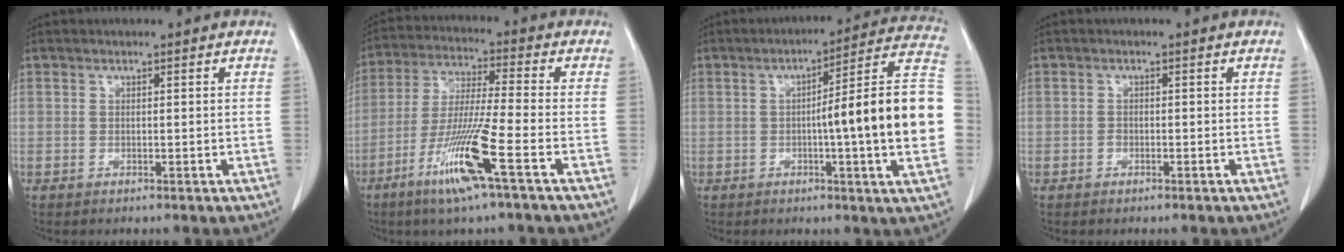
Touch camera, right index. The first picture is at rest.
{"total": 12.4, "force": [-6.1, -0.7, 10.8], "torque": [-0.218, -0.025, -0.118]}
{"total": 18.6, "force": [-1.2, -0.4, 18.5], "torque": [-0.202, 0.027, -0.023]}
{"total": 0.7, "force": [-0.4, 0.5, 0.3], "torque": [-0.006, 0.003, -0.007]}